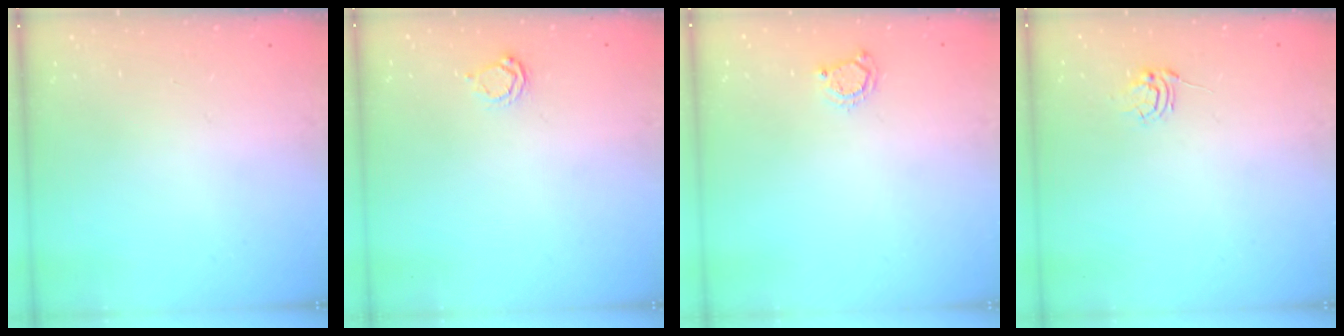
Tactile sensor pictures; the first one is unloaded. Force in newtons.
{"total": 2.3, "press": 2.3, "slide": 0.2}
{"total": 4.0, "press": 3.9, "slide": 0.5}
{"total": 5.2, "press": 5.2, "slide": 0.5}